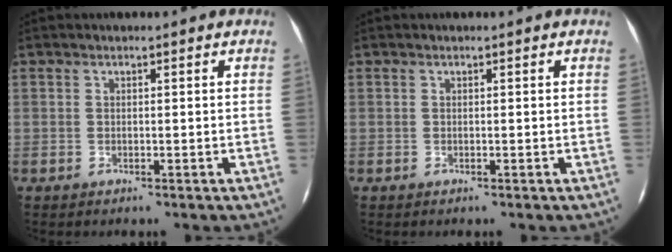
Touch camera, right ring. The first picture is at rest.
{"total": 0.0}